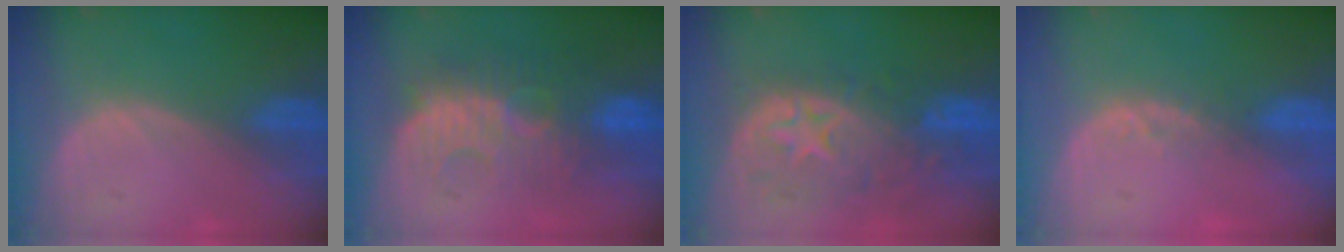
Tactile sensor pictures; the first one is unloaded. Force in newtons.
{"total": 9.3, "press": 9.1, "slide": 1.9}
{"total": 10.8, "press": 9.7, "slide": 4.8}
{"total": 2.1, "press": 1.8, "slide": 1.1}